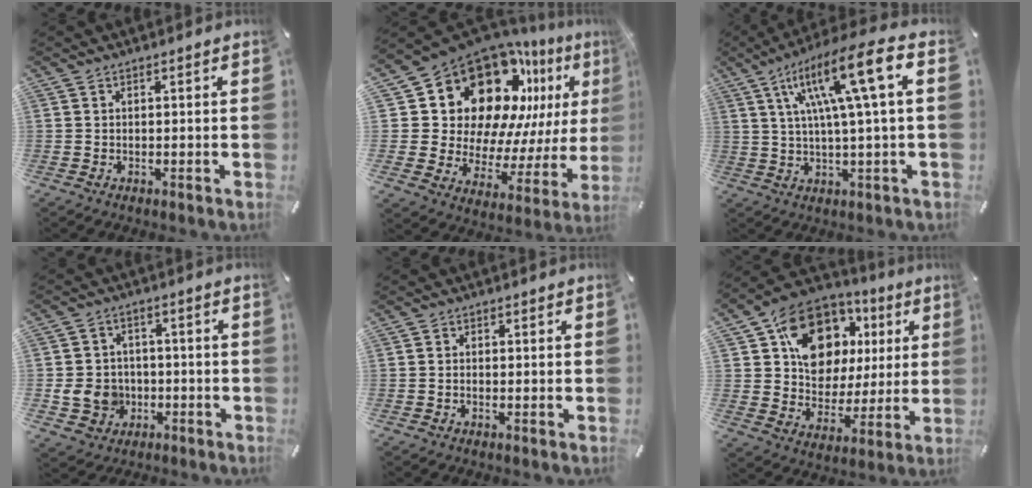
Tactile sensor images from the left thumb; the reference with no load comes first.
{"total": 20.3, "force": [11.5, 13.2, 10.2], "torque": [-0.168, -0.118, 0.213]}
{"total": 16.7, "force": [5.4, 2.8, 15.6], "torque": [-0.275, -0.011, 0.077]}
{"total": 8.8, "force": [-2.3, 7.7, 3.6], "torque": [-0.085, 0.021, -0.037]}
{"total": 0.8, "force": [-0.4, 0.4, 0.6], "torque": [-0.013, -0.001, -0.007]}
{"total": 16.1, "force": [6.8, 12.6, 7.4], "torque": [-0.125, -0.033, 0.127]}